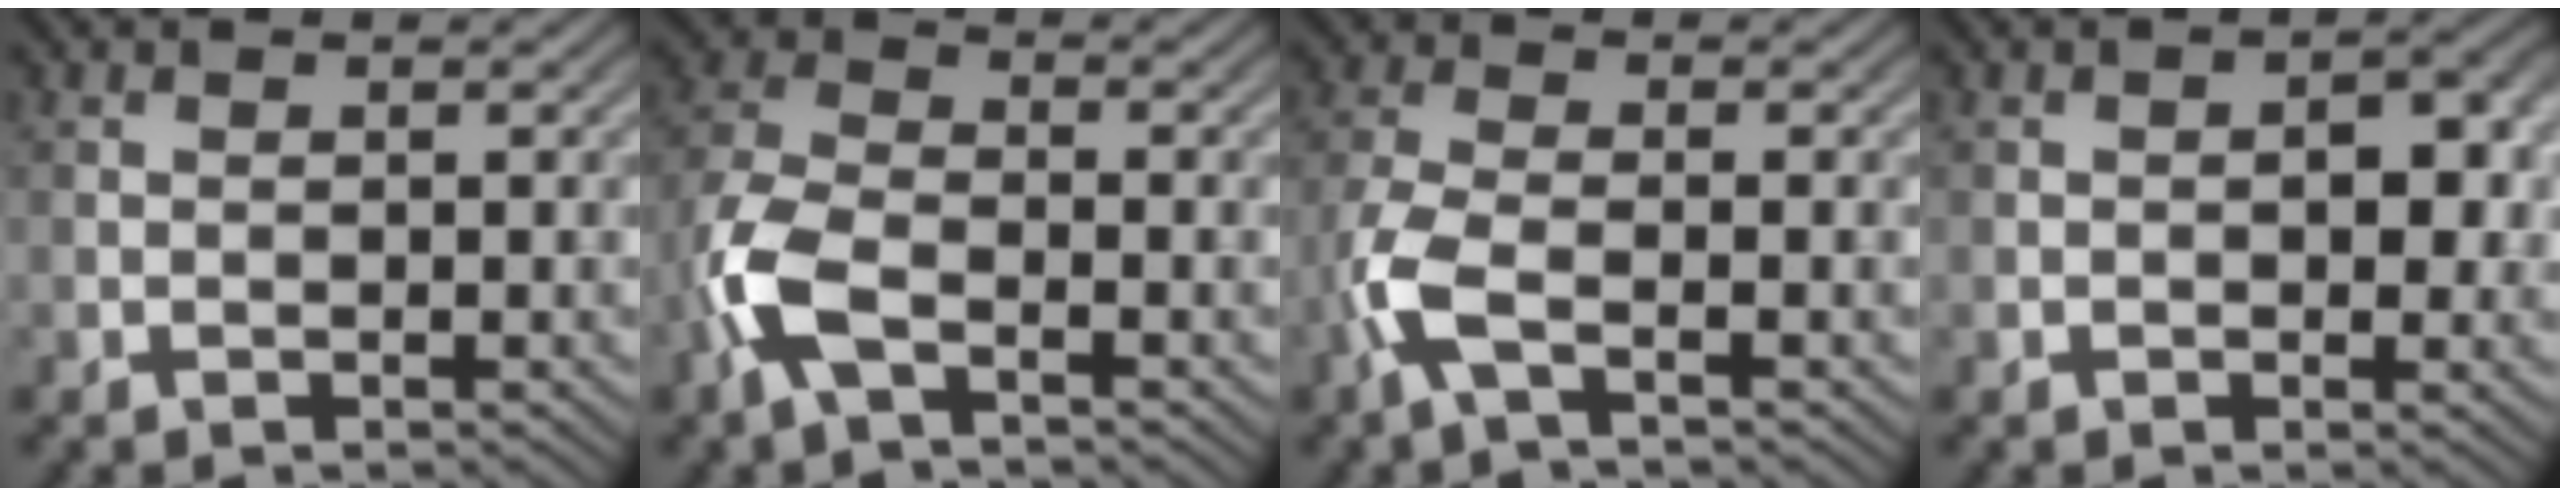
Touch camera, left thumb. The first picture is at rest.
{"total": 7.2, "force": [-3.4, 3.3, 5.4], "torque": [-0.137, -0.001, -0.091]}
{"total": 5.1, "force": [-2.4, 1.6, 4.2], "torque": [-0.107, -0.001, -0.064]}
{"total": 3.7, "force": [0.0, 2.1, 3.1], "torque": [-0.041, -0.002, -0.002]}